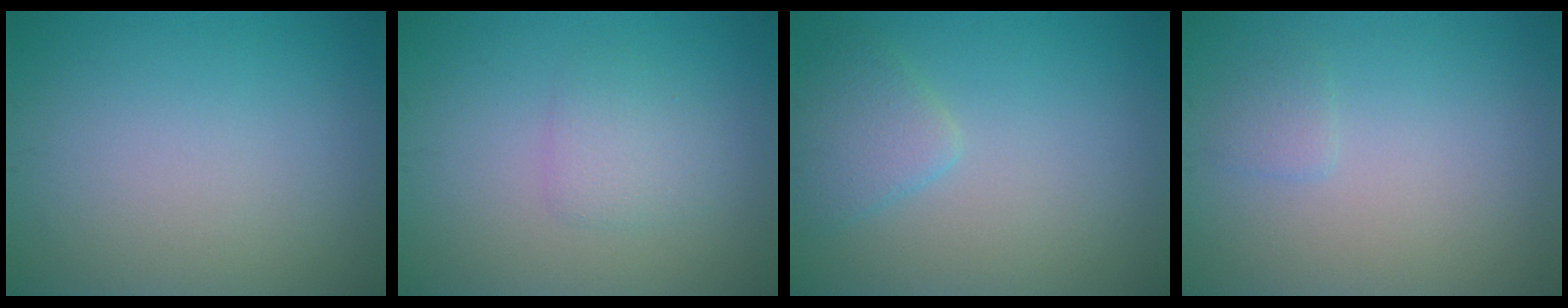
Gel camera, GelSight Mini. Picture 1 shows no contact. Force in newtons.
{"total": 1.9, "press": 1.9, "slide": 0.1}
{"total": 2.5, "press": 2.5, "slide": 0.2}
{"total": 0.9, "press": 0.9, "slide": 0.1}